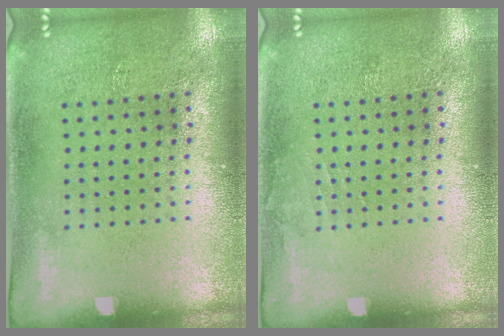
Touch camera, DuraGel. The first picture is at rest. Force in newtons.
{"total": 0.6, "press": 0.6, "slide": 0.1}